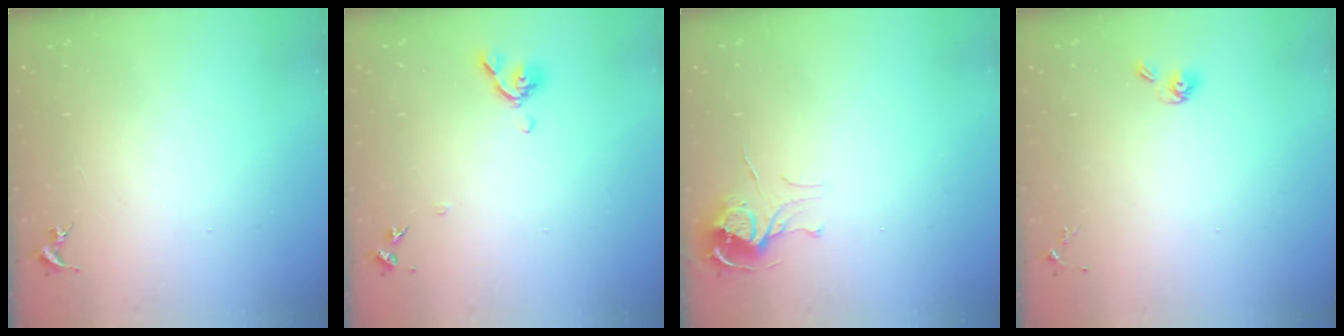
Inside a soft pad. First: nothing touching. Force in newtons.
{"total": 7.9, "press": 7.8, "slide": 1.5}
{"total": 7.0, "press": 7.0, "slide": 0.6}
{"total": 5.6, "press": 5.1, "slide": 2.3}